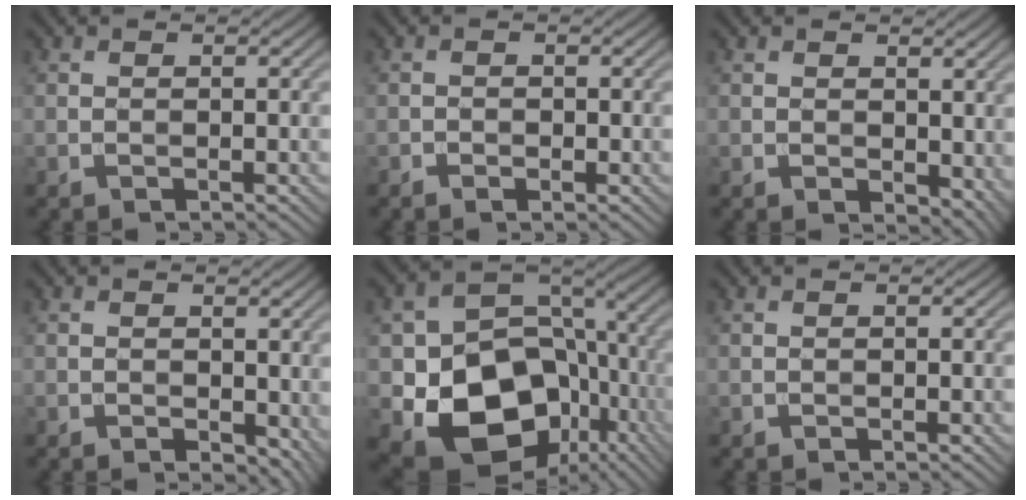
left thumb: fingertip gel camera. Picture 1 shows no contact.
{"total": 1.0, "force": [-0.5, 0.6, 0.6], "torque": [-0.008, -0.002, -0.009]}
{"total": 3.9, "force": [0.6, 2.6, 2.8], "torque": [-0.045, -0.015, 0.019]}
{"total": 3.1, "force": [0.0, 2.0, 2.3], "torque": [-0.031, -0.014, 0.006]}
{"total": 16.9, "force": [-4.9, 13.2, 9.4], "torque": [-0.173, -0.043, -0.069]}
{"total": 0.0}